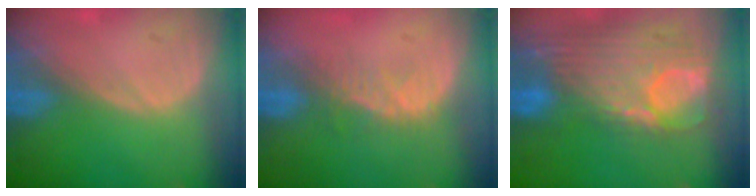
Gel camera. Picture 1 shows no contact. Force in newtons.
{"total": 3.4, "press": 3.0, "slide": 1.6}
{"total": 12.6, "press": 10.7, "slide": 6.6}